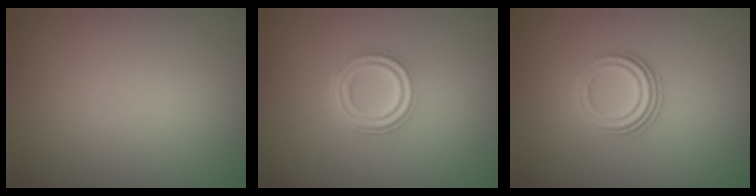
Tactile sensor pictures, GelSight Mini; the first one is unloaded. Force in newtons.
{"total": 3.9, "press": 3.0, "slide": 2.5}
{"total": 3.0, "press": 2.2, "slide": 2.0}